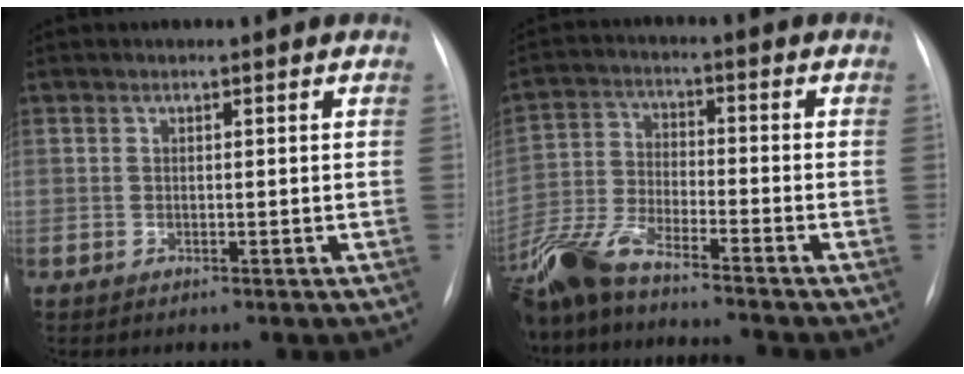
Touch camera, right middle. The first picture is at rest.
{"total": 13.6, "force": [-11.8, 0.9, 6.7], "torque": [-0.146, -0.014, -0.221]}